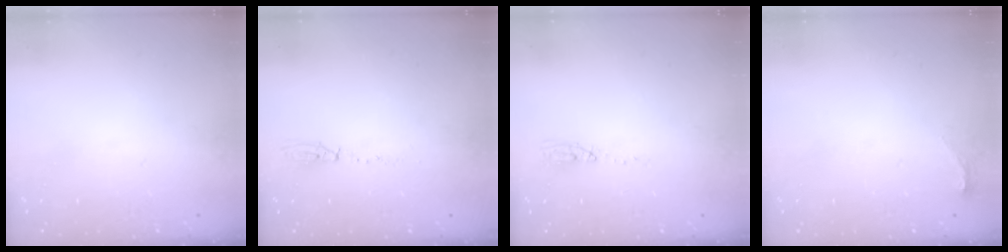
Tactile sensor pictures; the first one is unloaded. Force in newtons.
{"total": 3.9, "press": 3.8, "slide": 0.9}
{"total": 3.6, "press": 3.3, "slide": 1.5}
{"total": 3.7, "press": 3.4, "slide": 1.5}